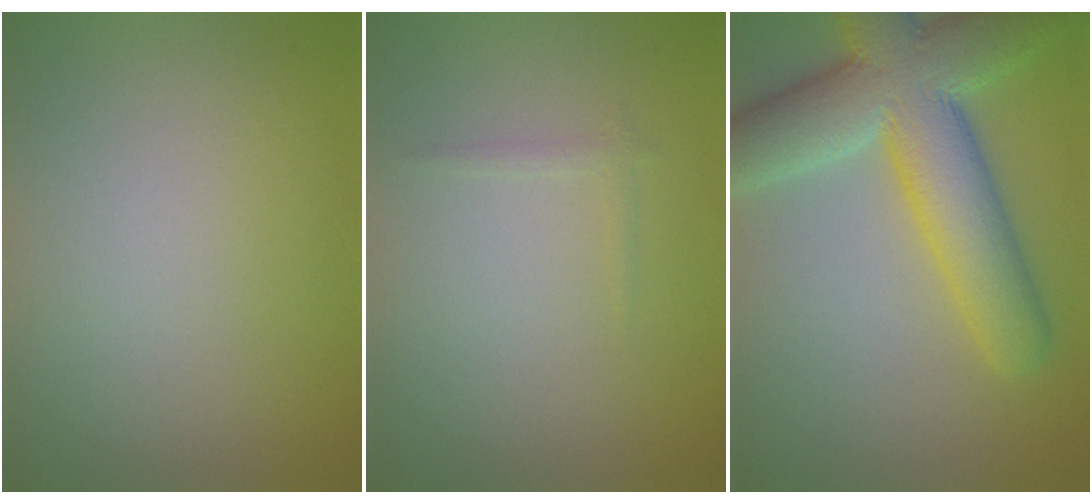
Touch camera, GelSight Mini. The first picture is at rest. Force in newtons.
{"total": 0.6, "press": 0.6, "slide": 0.0}
{"total": 10.6, "press": 10.6, "slide": 0.7}